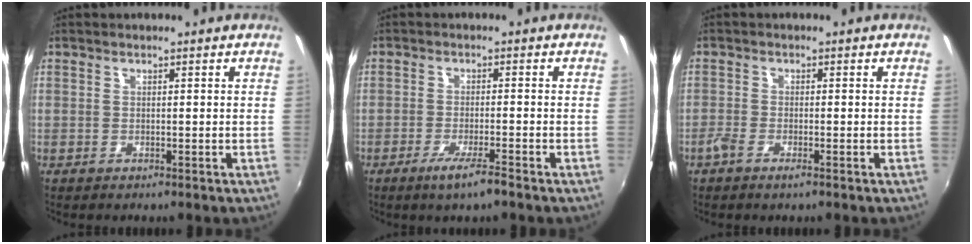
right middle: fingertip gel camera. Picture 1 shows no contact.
{"total": 4.7, "force": [-3.2, -0.1, 3.5], "torque": [-0.075, -0.010, -0.059]}
{"total": 2.4, "force": [-1.7, 0.4, 1.6], "torque": [-0.041, -0.006, -0.038]}